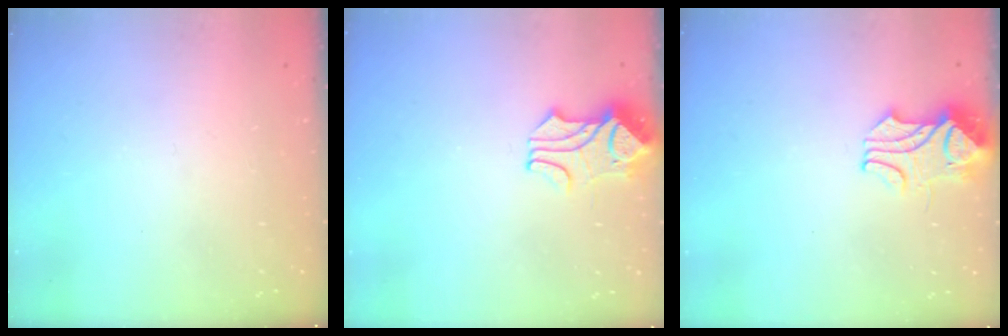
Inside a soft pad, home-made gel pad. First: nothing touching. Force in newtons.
{"total": 1.7, "press": 1.3, "slide": 1.0}
{"total": 2.4, "press": 2.2, "slide": 0.8}